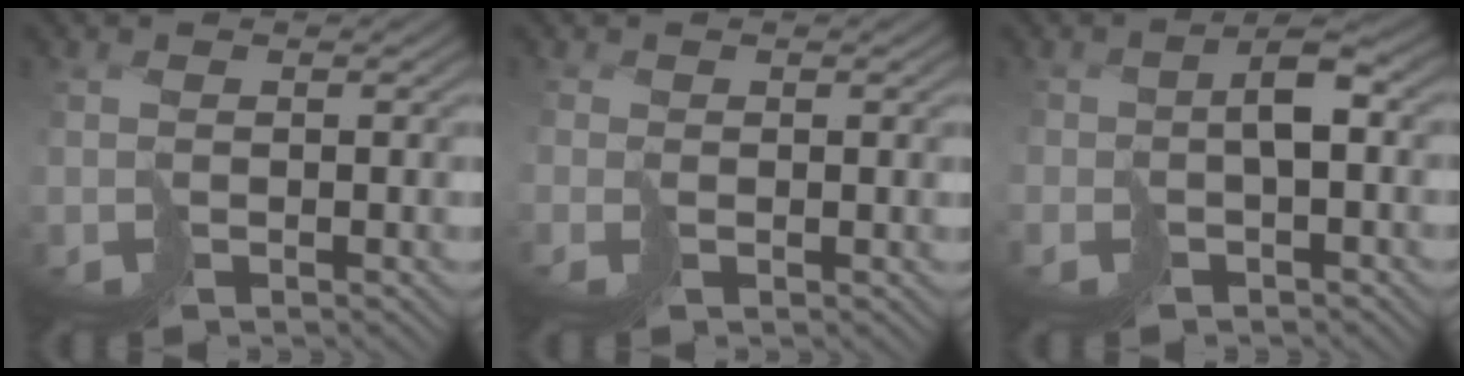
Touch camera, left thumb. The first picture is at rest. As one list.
[{"total": 1.0, "force": [0.4, -0.1, -0.9], "torque": [0.020, 0.001, 0.007]}, {"total": 3.5, "force": [-0.9, 2.3, 2.5], "torque": [-0.027, 0.009, -0.018]}]